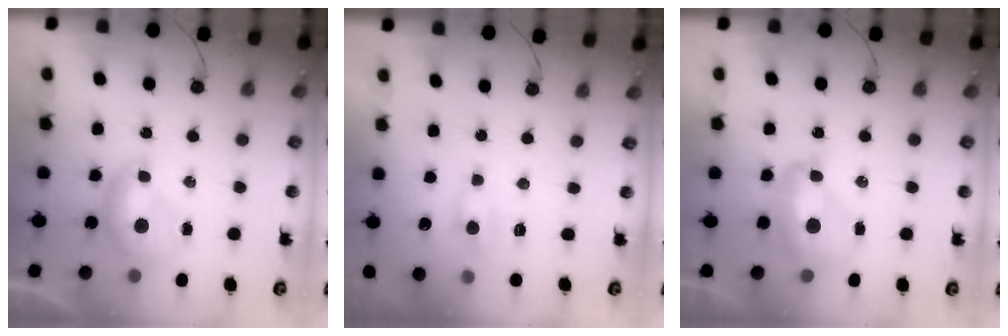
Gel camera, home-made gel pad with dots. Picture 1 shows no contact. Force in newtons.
{"total": 0.6, "press": 0.4, "slide": 0.5}
{"total": 3.0, "press": 2.9, "slide": 0.5}